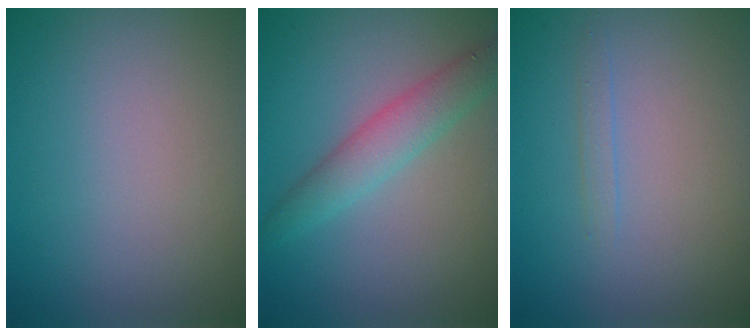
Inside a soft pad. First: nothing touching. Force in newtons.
{"total": 3.4, "press": 3.4, "slide": 0.1}
{"total": 0.8, "press": 0.8, "slide": 0.1}